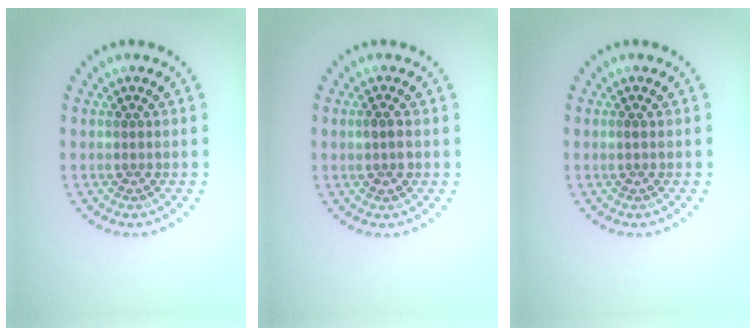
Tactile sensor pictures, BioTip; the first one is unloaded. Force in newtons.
{"total": 1.4, "press": 1.4, "slide": 0.3}
{"total": 0.7, "press": 0.6, "slide": 0.3}